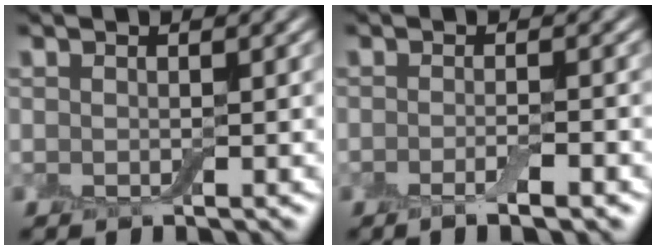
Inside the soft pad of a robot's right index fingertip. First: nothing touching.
{"total": 2.5, "force": [-1.2, 0.5, 2.1], "torque": [-0.033, -0.003, -0.023]}